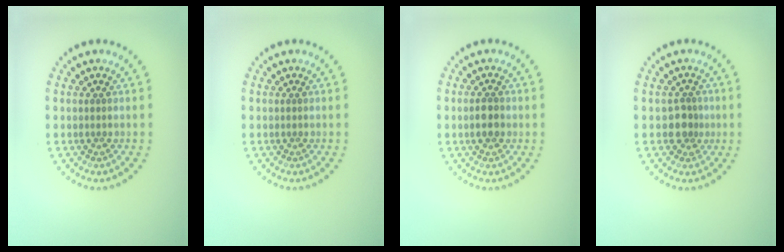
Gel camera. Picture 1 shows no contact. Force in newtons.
{"total": 0.0}
{"total": 1.9, "press": 1.9, "slide": 0.3}
{"total": 2.1, "press": 1.7, "slide": 1.1}